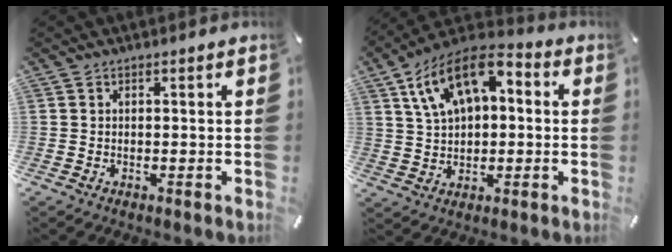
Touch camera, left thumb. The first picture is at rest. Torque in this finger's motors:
{"motor_torque": [1.43, 1.46, 1.47, -1.30, 0.20]}